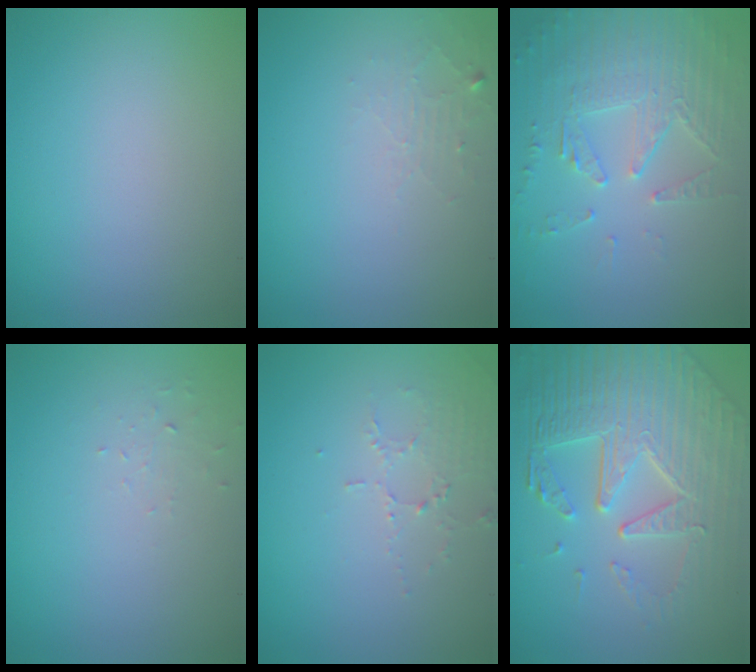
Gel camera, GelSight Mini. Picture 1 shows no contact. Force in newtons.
{"total": 1.3, "press": 1.3, "slide": 0.2}
{"total": 5.6, "press": 3.7, "slide": 4.2}
{"total": 0.6, "press": 0.3, "slide": 0.6}
{"total": 1.9, "press": 1.8, "slide": 0.4}
{"total": 8.7, "press": 6.0, "slide": 6.4}